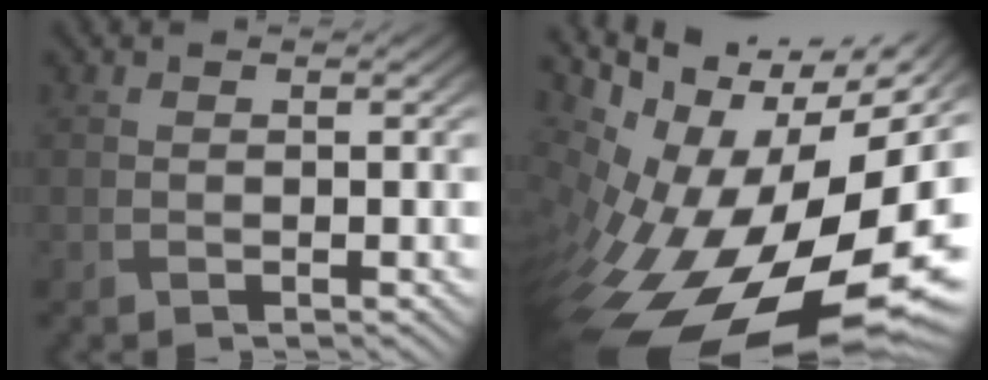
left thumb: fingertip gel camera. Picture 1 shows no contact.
{"total": 19.5, "force": [-5.0, 10.1, 15.9], "torque": [-0.273, -0.048, -0.059]}